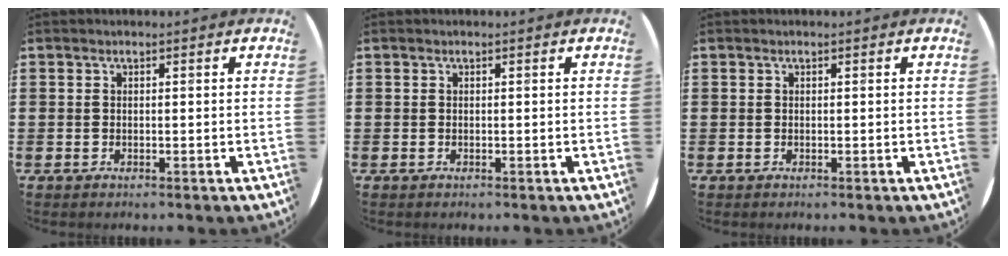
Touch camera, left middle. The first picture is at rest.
{"total": 0.0}
{"total": 0.0}